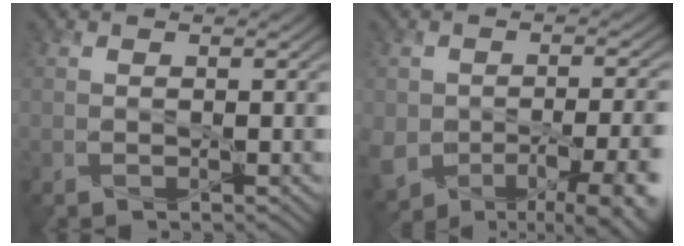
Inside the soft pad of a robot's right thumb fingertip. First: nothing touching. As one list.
[{"total": 15.0, "force": [-6.8, 8.6, 10.2], "torque": [-0.162, -0.040, -0.060]}]